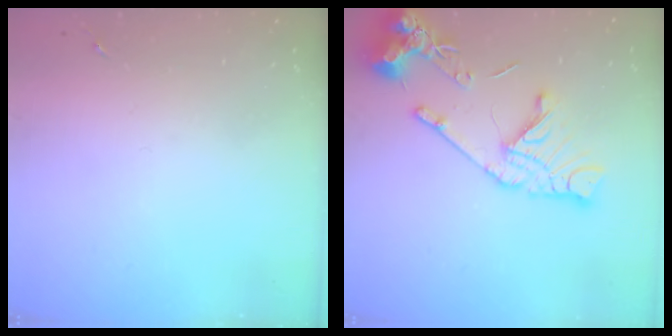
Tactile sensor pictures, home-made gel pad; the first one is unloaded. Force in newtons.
{"total": 16.8, "press": 16.6, "slide": 1.9}